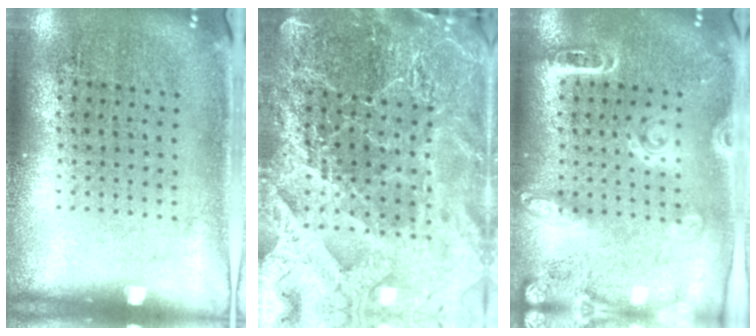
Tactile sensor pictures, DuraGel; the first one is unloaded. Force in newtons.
{"total": 5.0, "press": 4.6, "slide": 2.0}
{"total": 1.8, "press": 1.7, "slide": 0.6}